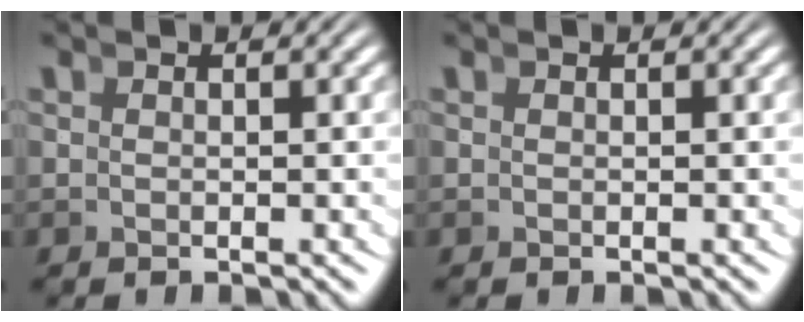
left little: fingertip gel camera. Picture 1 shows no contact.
{"total": 0.0}